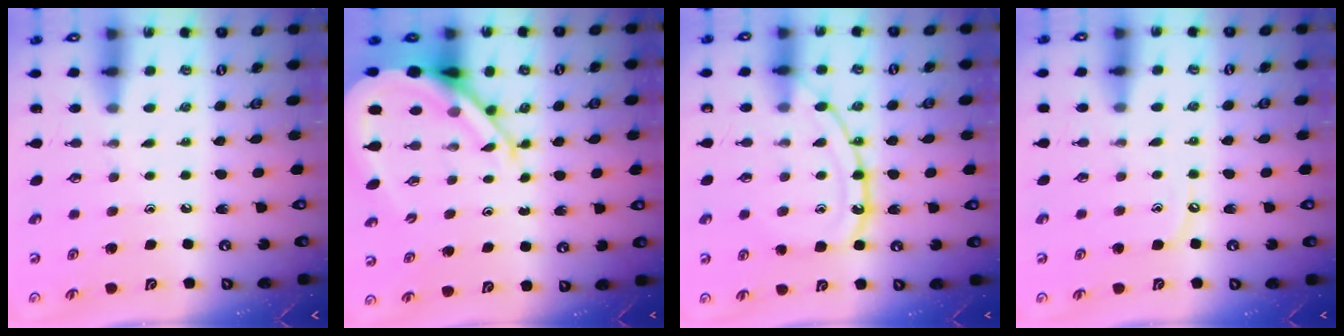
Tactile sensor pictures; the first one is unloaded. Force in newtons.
{"total": 13.6, "press": 13.5, "slide": 1.4}
{"total": 13.0, "press": 13.0, "slide": 1.2}
{"total": 4.0, "press": 4.0, "slide": 0.2}